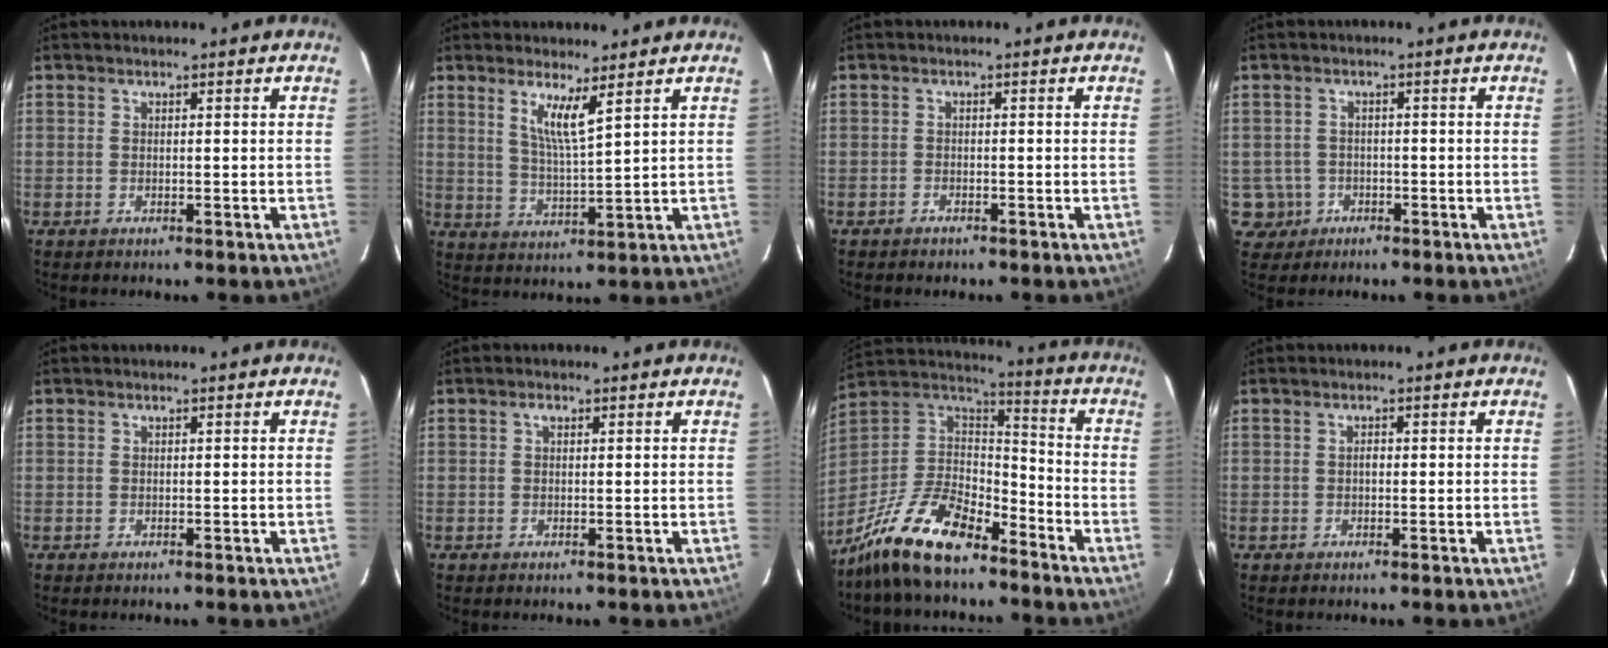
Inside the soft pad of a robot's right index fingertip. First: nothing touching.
{"total": 5.8, "force": [3.5, 0.2, 4.7], "torque": [-0.091, -0.011, 0.066]}
{"total": 1.3, "force": [-1.1, 0.8, 0.2], "torque": [-0.008, 0.004, -0.019]}
{"total": 4.3, "force": [-1.4, 4.0, 0.1], "torque": [-0.009, 0.016, -0.021]}
{"total": 0.0}
{"total": 0.8, "force": [0.3, 0.5, 0.5], "torque": [-0.009, 0.005, 0.005]}
{"total": 20.0, "force": [-14.6, 7.6, 11.4], "torque": [-0.249, -0.007, -0.267]}
{"total": 0.7, "force": [-0.1, 0.5, 0.5], "torque": [-0.007, 0.005, -0.002]}